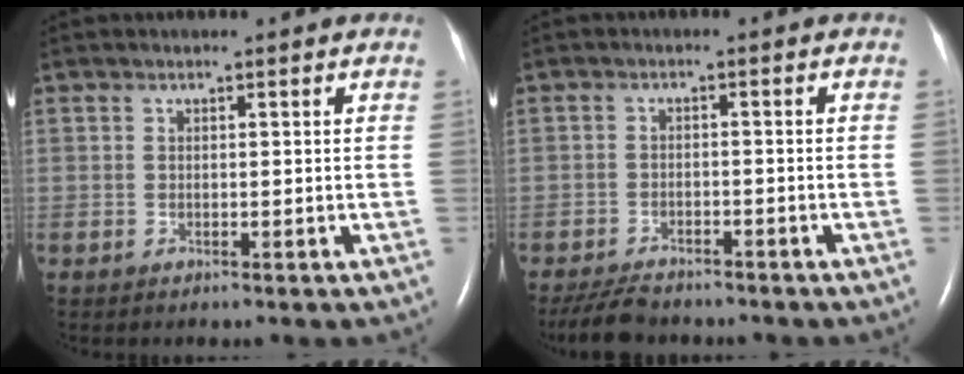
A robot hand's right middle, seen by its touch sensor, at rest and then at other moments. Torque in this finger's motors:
{"motor_torque": [0.21, -0.25, 0.03, 0.00]}